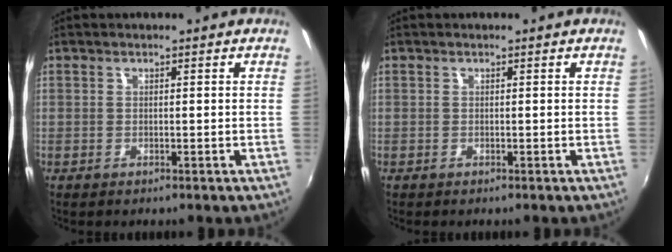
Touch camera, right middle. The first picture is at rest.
{"total": 0.0}